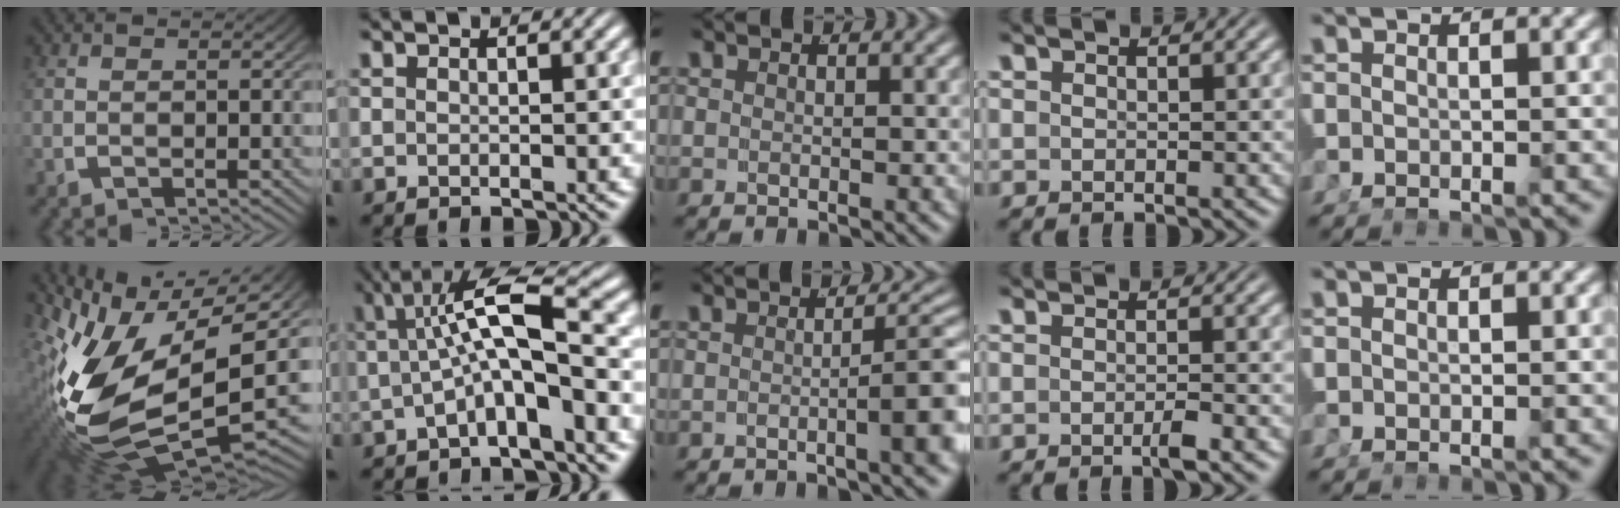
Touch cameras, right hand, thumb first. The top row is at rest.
{"thumb": {"total": 19.1, "force": [-2.6, 11.1, 15.4], "torque": [-0.314, -0.054, -0.010]}, "index": {"total": 7.0, "force": [0.1, 2.6, 6.5], "torque": [-0.113, 0.006, -0.001]}, "middle": {"total": 4.3, "force": [-1.4, 0.5, 4.1], "torque": [-0.046, 0.002, -0.023]}, "ring": {"total": 1.3, "force": [-0.9, -0.2, 1.0], "torque": [-0.014, 0.006, -0.020]}}